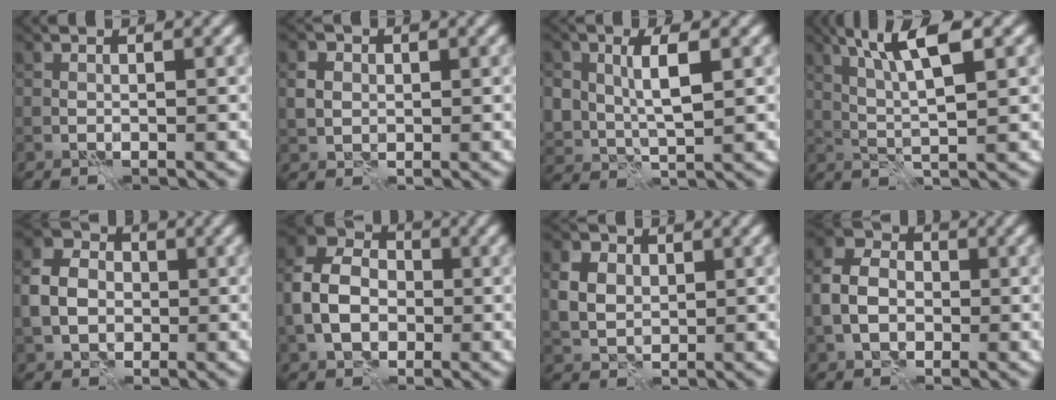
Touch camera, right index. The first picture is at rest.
{"total": 2.3, "force": [0.2, 2.0, 1.1], "torque": [-0.023, 0.002, 0.001]}
{"total": 4.5, "force": [1.1, 2.7, 3.5], "torque": [-0.076, -0.001, 0.023]}
{"total": 5.8, "force": [2.5, 1.1, 5.1], "torque": [-0.102, 0.007, 0.047]}
{"total": 5.1, "force": [-0.5, 4.2, 2.9], "torque": [-0.061, 0.007, -0.017]}
{"total": 7.1, "force": [-1.3, 5.5, 4.4], "torque": [-0.096, 0.009, -0.035]}
{"total": 4.6, "force": [1.3, 3.6, 2.6], "torque": [-0.062, 0.011, 0.018]}
{"total": 5.2, "force": [-0.9, 4.1, 3.2], "torque": [-0.069, 0.006, -0.024]}